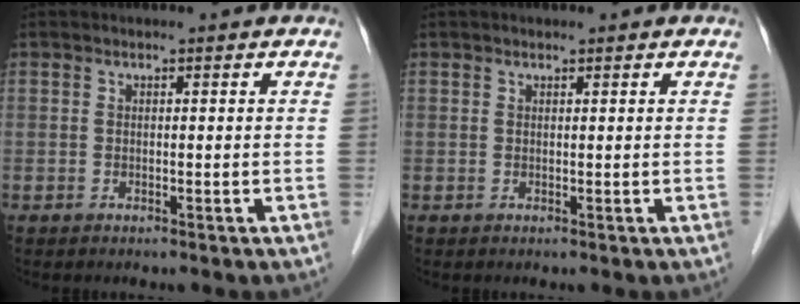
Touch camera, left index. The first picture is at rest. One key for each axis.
{"total": 0.9, "fx": 0.8, "fy": 0.2, "fz": 0.4, "tx": -0.010, "ty": 0.009, "tz": 0.012}